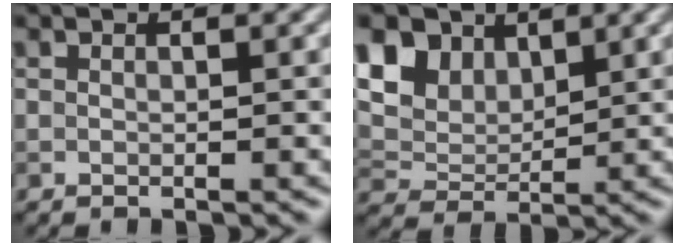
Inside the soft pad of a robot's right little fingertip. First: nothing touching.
{"total": 8.8, "force": [4.7, 5.9, 4.5], "torque": [-0.121, 0.016, 0.081]}